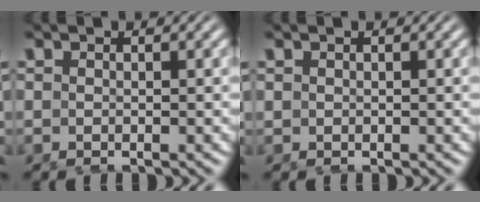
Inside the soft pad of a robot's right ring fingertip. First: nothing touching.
{"total": 0.0}